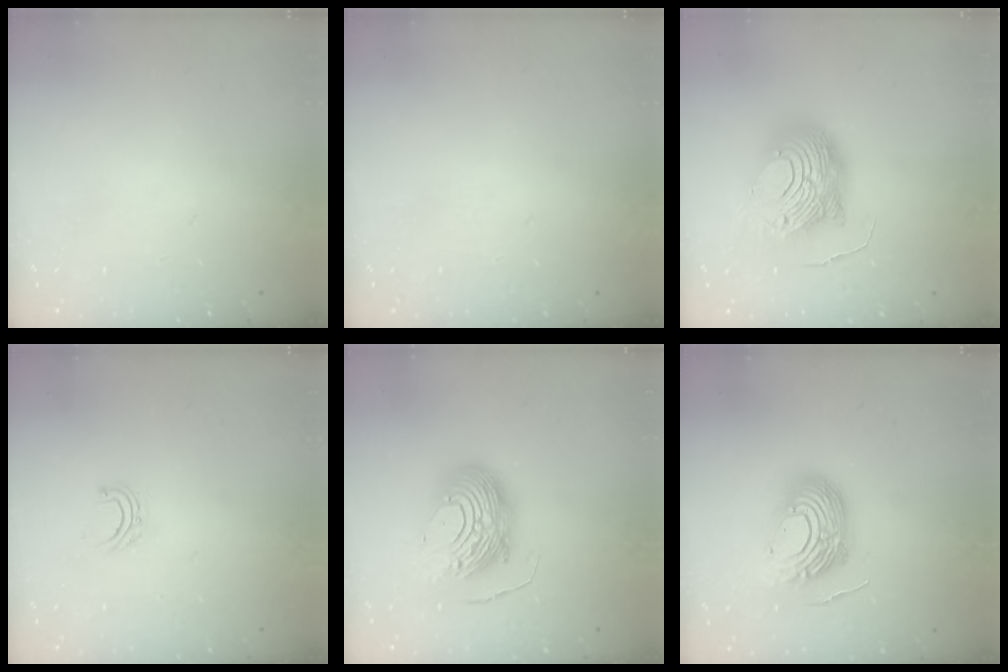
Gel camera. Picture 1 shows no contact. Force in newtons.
{"total": 0.0}
{"total": 15.3, "press": 15.2, "slide": 1.6}
{"total": 4.1, "press": 4.0, "slide": 0.6}
{"total": 13.7, "press": 13.7, "slide": 1.3}
{"total": 14.4, "press": 14.3, "slide": 2.2}